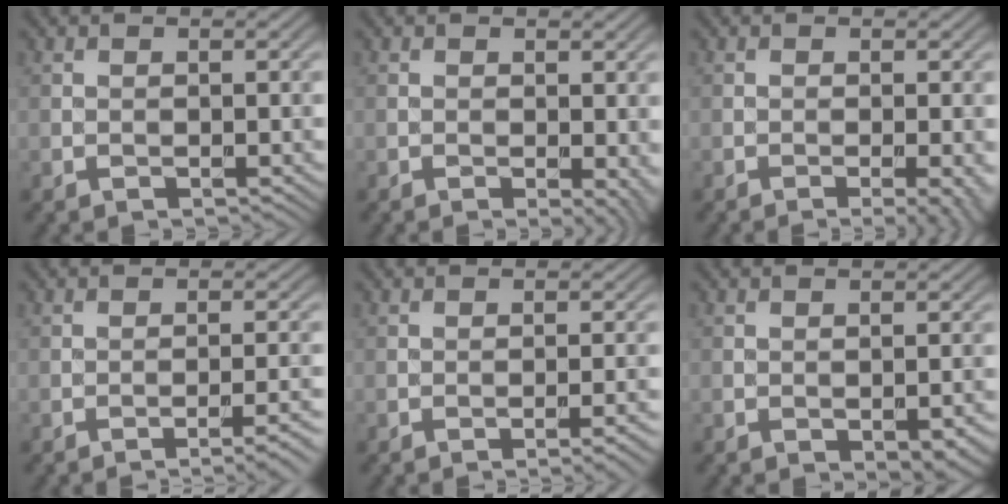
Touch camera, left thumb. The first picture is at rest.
{"total": 2.4, "force": [-0.3, 0.8, 2.2], "torque": [-0.025, -0.006, -0.004]}
{"total": 3.2, "force": [-1.0, 0.5, 3.0], "torque": [-0.041, 0.000, -0.016]}
{"total": 4.2, "force": [-2.5, 0.7, 3.3], "torque": [-0.046, 0.012, -0.043]}
{"total": 2.9, "force": [-1.5, 0.6, 2.5], "torque": [-0.029, 0.009, -0.027]}
{"total": 3.8, "force": [-1.8, 1.6, 2.9], "torque": [-0.037, -0.004, -0.018]}